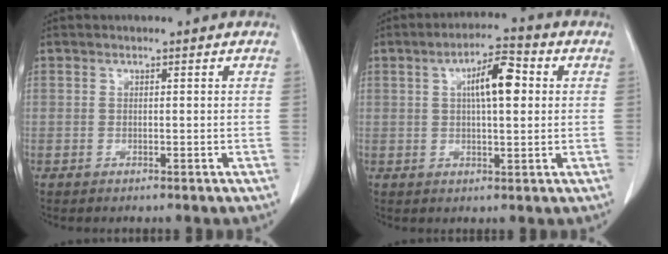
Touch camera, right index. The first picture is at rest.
{"total": 7.5, "force": [1.8, 2.0, 7.0], "torque": [-0.118, 0.018, 0.025]}